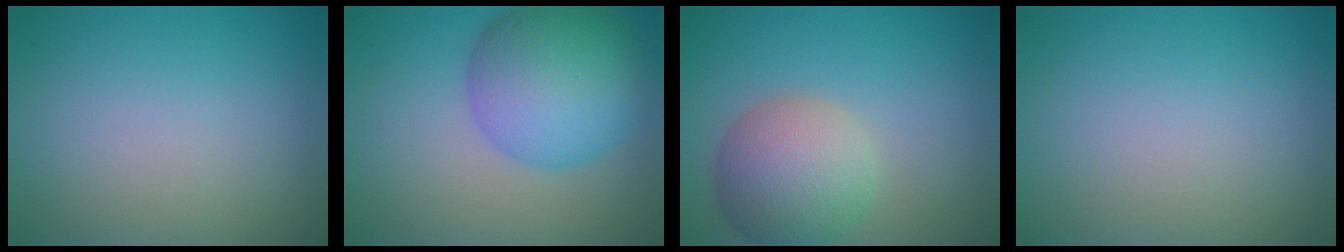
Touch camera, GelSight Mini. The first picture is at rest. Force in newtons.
{"total": 9.0, "press": 9.0, "slide": 0.3}
{"total": 6.3, "press": 6.2, "slide": 0.4}
{"total": 0.0}